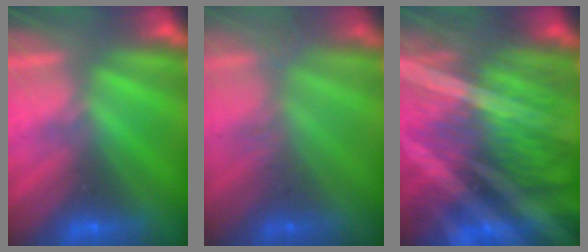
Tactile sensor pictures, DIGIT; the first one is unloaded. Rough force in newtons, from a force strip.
{"total": 2.8}
{"total": 8.2}